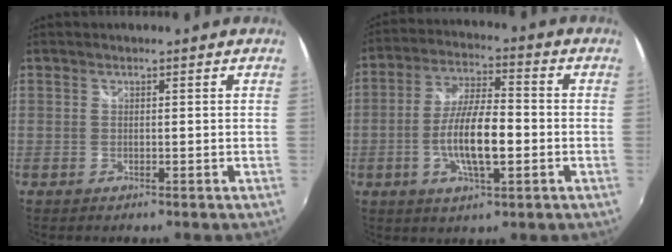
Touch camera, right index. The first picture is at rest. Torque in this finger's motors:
{"motor_torque": [1.29, -0.84, 0.85, 0.21]}